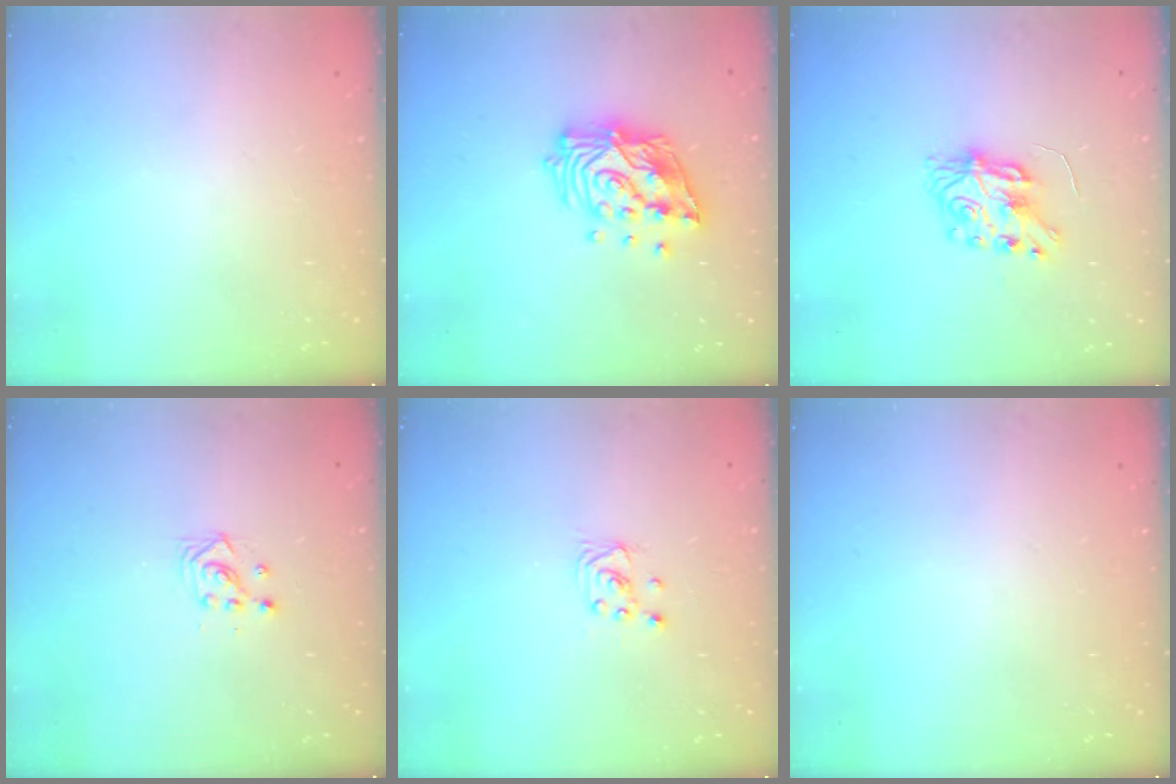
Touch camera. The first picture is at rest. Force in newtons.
{"total": 17.9, "press": 17.8, "slide": 2.1}
{"total": 7.5, "press": 7.5, "slide": 0.3}
{"total": 3.4, "press": 3.3, "slide": 0.3}
{"total": 1.7, "press": 1.6, "slide": 0.1}
{"total": 0.0}